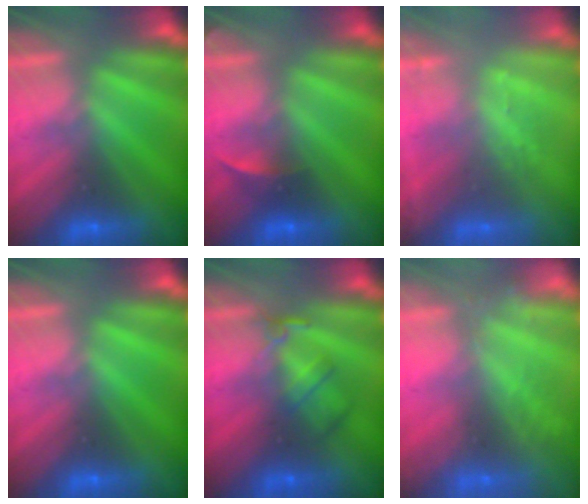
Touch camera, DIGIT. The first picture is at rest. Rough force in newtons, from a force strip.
{"total": 2.2}
{"total": 2.4}
{"total": 0.0}
{"total": 2.4}
{"total": 2.2}